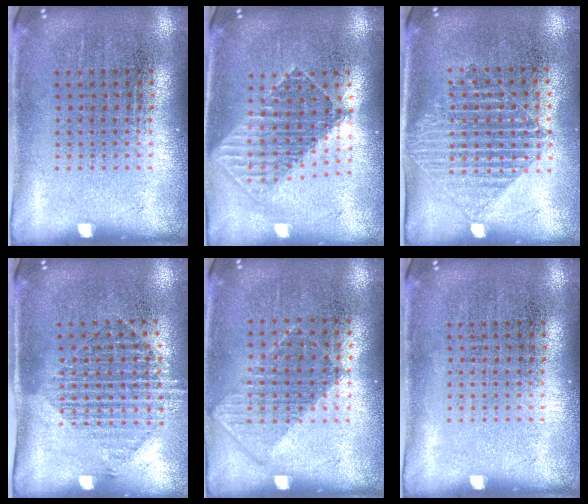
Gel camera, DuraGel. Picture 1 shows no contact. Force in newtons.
{"total": 1.7, "press": 1.4, "slide": 0.9}
{"total": 1.4, "press": 1.2, "slide": 0.6}
{"total": 1.6, "press": 1.3, "slide": 0.9}
{"total": 0.8, "press": 0.6, "slide": 0.4}
{"total": 0.0}